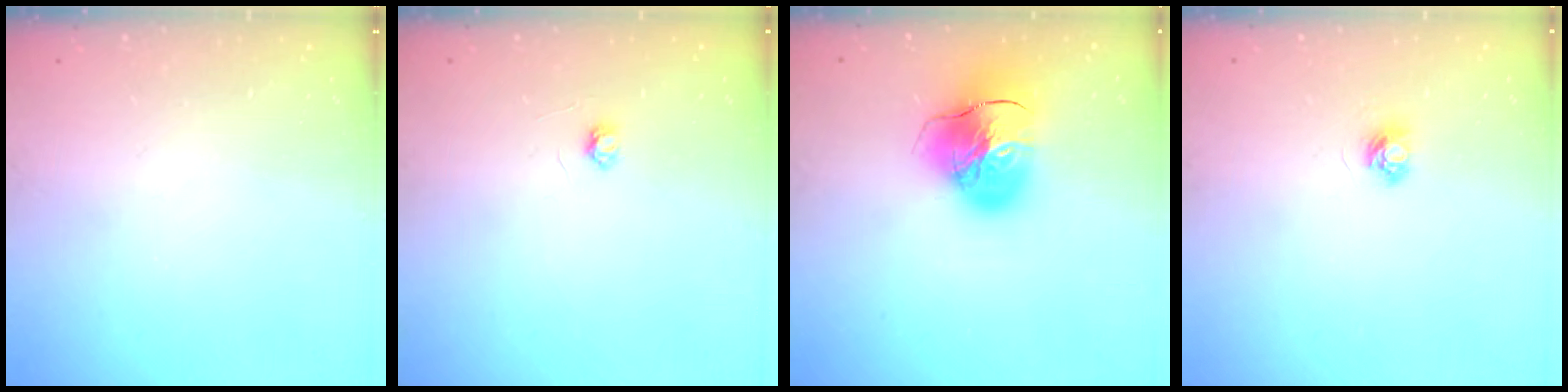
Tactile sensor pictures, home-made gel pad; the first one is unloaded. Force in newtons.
{"total": 2.6, "press": 2.6, "slide": 0.3}
{"total": 19.2, "press": 19.0, "slide": 2.1}
{"total": 3.6, "press": 3.6, "slide": 0.4}